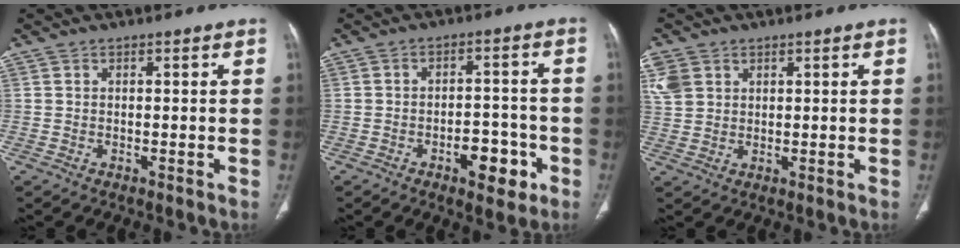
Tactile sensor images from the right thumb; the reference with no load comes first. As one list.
[{"total": 7.7, "force": [-3.5, 4.0, 5.6], "torque": [-0.053, 0.026, -0.046]}, {"total": 7.1, "force": [3.0, 5.5, 3.3], "torque": [-0.078, 0.005, 0.070]}]